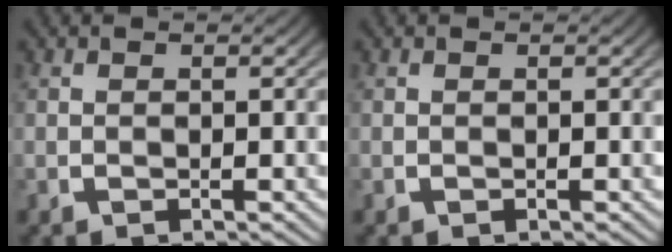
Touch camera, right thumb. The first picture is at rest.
{"total": 0.0}